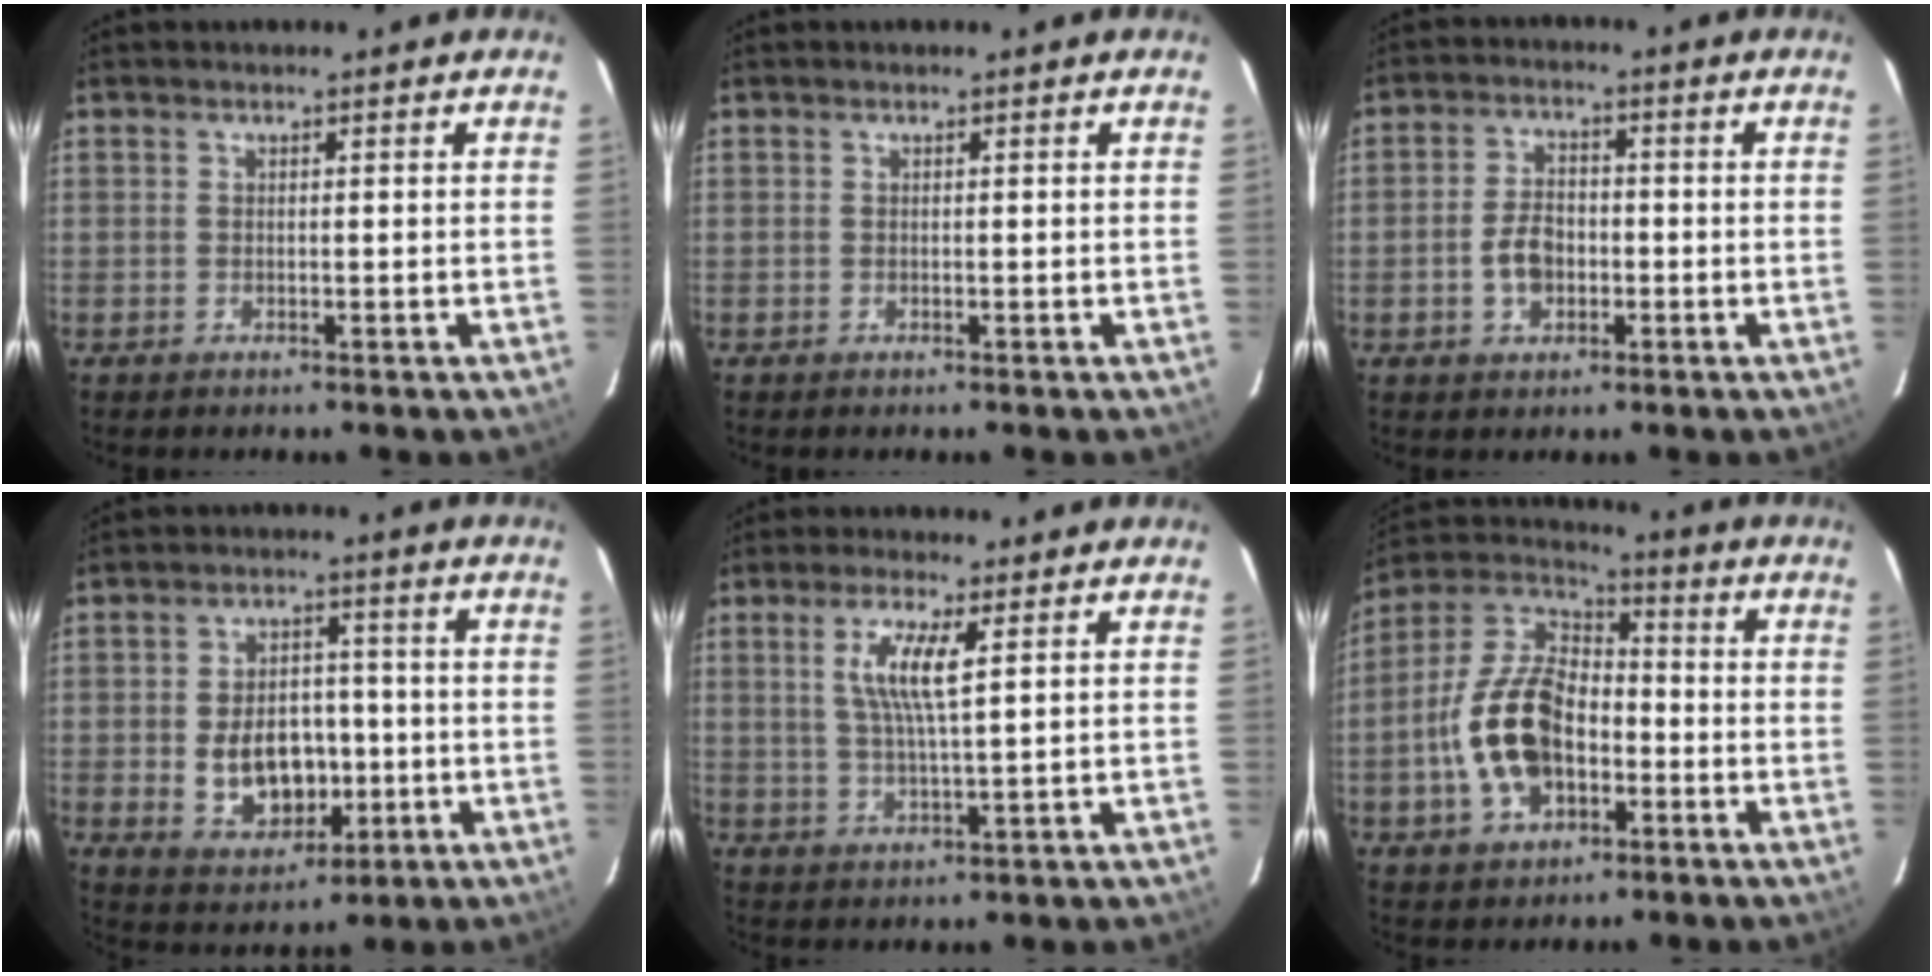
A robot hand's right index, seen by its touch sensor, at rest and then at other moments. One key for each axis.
{"total": 0.0}
{"total": 5.8, "fx": -1.5, "fy": 4.0, "fz": 4.0, "tx": -0.082, "ty": 0.011, "tz": -0.022}
{"total": 11.0, "fx": -1.9, "fy": 7.7, "fz": 7.6, "tx": -0.157, "ty": 0.006, "tz": -0.009}
{"total": 6.8, "fx": 2.2, "fy": 0.7, "fz": 6.4, "tx": -0.125, "ty": -0.003, "tz": 0.043}
{"total": 16.0, "fx": -4.1, "fy": 10.0, "fz": 11.7, "tx": -0.247, "ty": 0.019, "tz": -0.067}